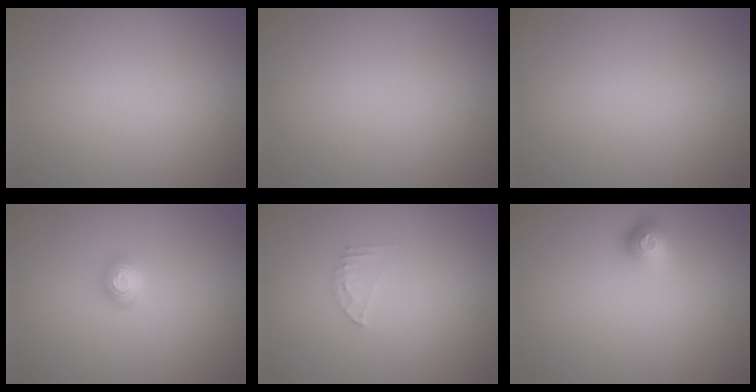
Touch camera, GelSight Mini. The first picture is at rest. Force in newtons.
{"total": 0.0}
{"total": 0.0}
{"total": 1.6, "press": 1.3, "slide": 0.9}
{"total": 1.3, "press": 1.3, "slide": 0.1}
{"total": 1.6, "press": 1.1, "slide": 1.0}